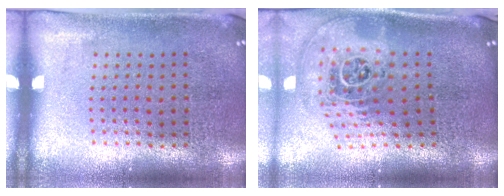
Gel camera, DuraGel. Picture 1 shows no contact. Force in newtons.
{"total": 2.8, "press": 1.9, "slide": 2.1}